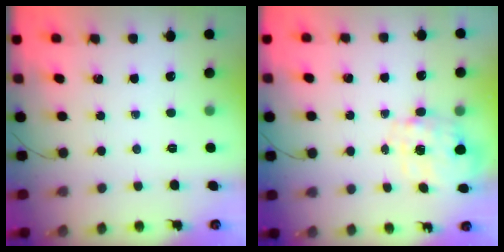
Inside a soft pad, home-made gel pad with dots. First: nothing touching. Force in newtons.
{"total": 2.7, "press": 2.6, "slide": 0.8}